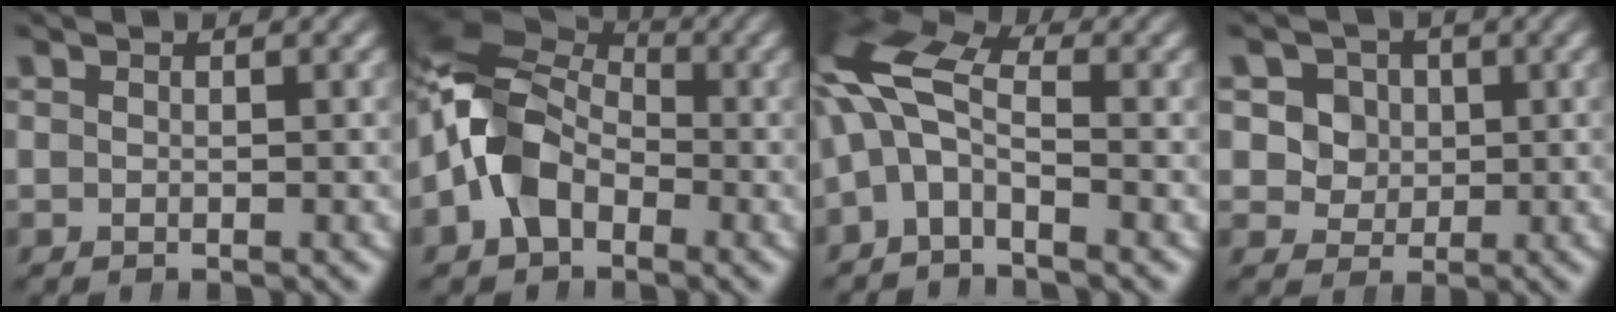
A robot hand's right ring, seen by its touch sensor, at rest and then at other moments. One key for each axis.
{"total": 8.3, "fx": 0.6, "fy": 6.3, "fz": 5.5, "tx": -0.133, "ty": -0.006, "tz": 0.010}
{"total": 7.6, "fx": -0.1, "fy": 5.8, "fz": 4.9, "tx": -0.122, "ty": -0.015, "tz": -0.006}
{"total": 7.7, "fx": 1.5, "fy": 7.0, "fz": 2.9, "tx": -0.066, "ty": -0.015, "tz": 0.024}